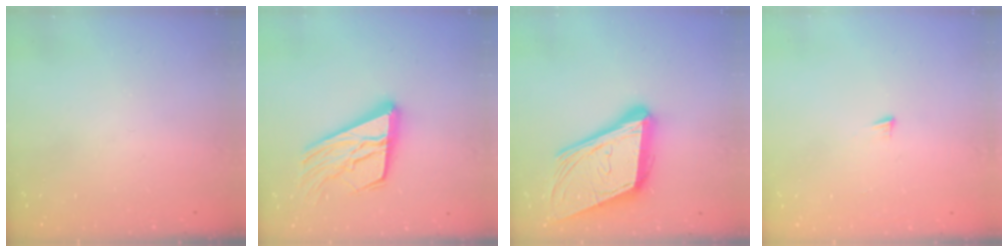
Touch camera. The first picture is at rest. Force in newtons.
{"total": 19.1, "press": 19.0, "slide": 2.5}
{"total": 22.1, "press": 21.7, "slide": 4.6}
{"total": 5.2, "press": 5.2, "slide": 0.3}